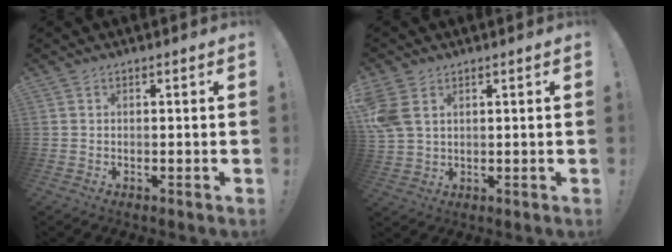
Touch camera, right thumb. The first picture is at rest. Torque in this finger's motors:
{"motor_torque": [1.11, 1.17, 0.74, 0.64, 0.33]}